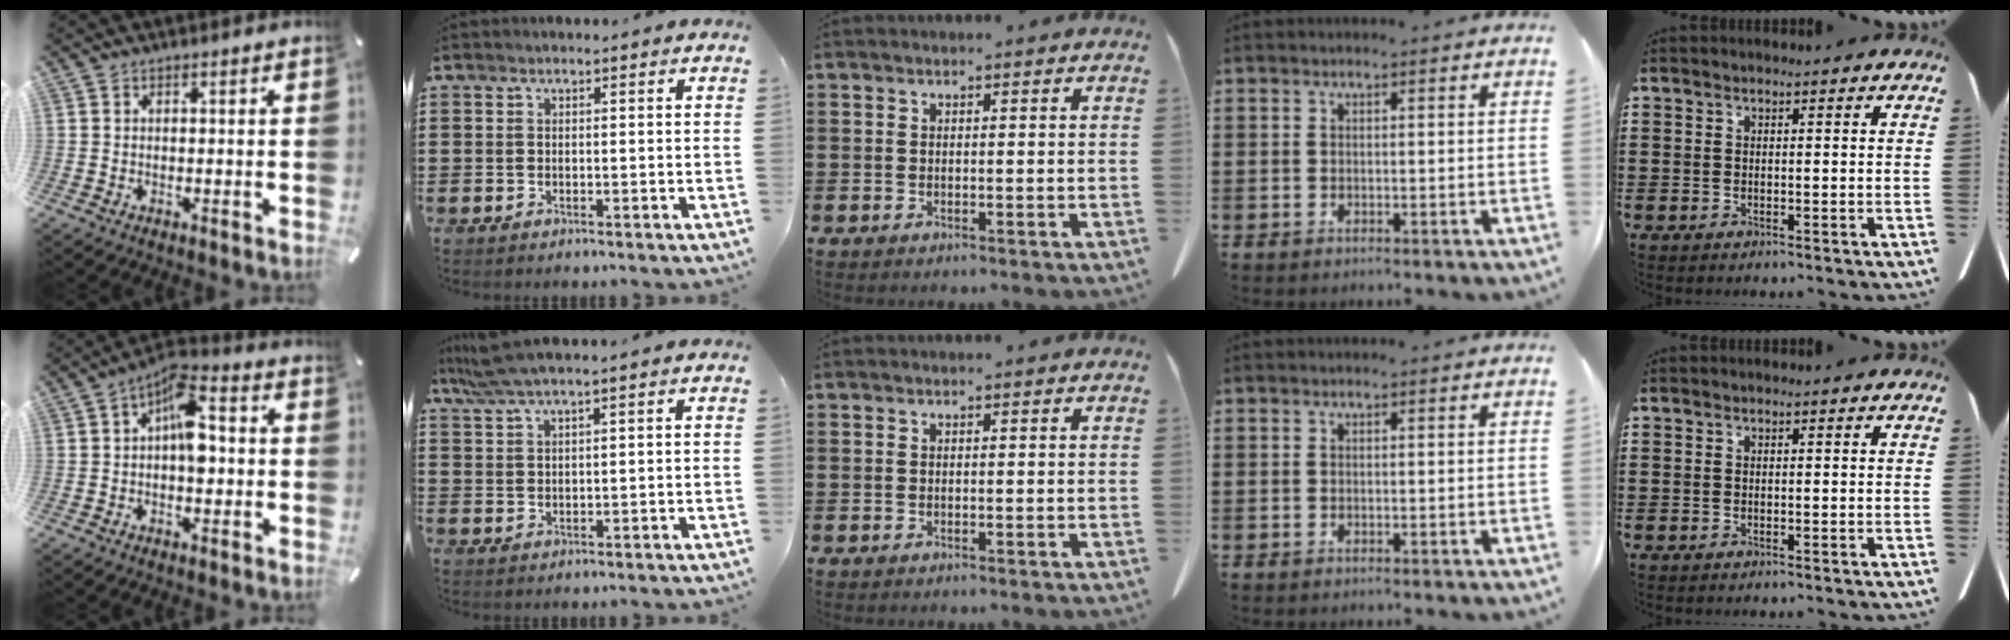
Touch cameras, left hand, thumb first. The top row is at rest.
{"thumb": {"total": 9.0, "force": [0.1, 4.9, 7.5], "torque": [-0.095, 0.001, -0.002]}, "index": {"total": 4.0, "force": [3.0, 0.1, 2.7], "torque": [-0.059, 0.000, 0.054]}}